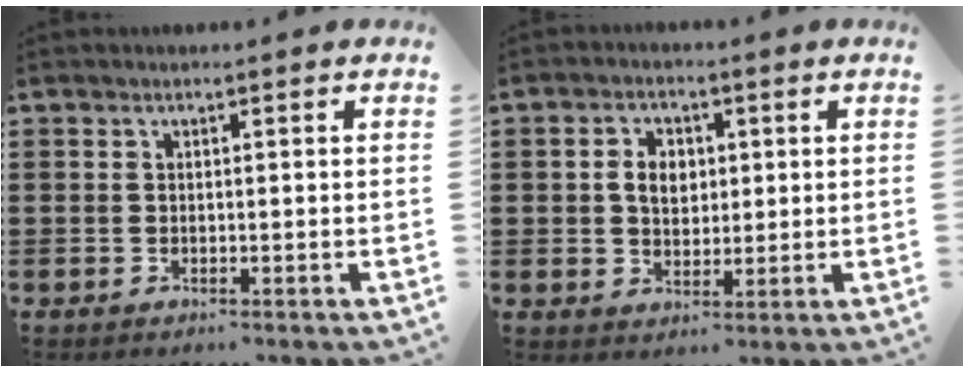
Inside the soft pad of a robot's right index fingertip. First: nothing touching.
{"total": 4.4, "force": [0.6, 3.3, 2.8], "torque": [-0.057, 0.011, 0.005]}